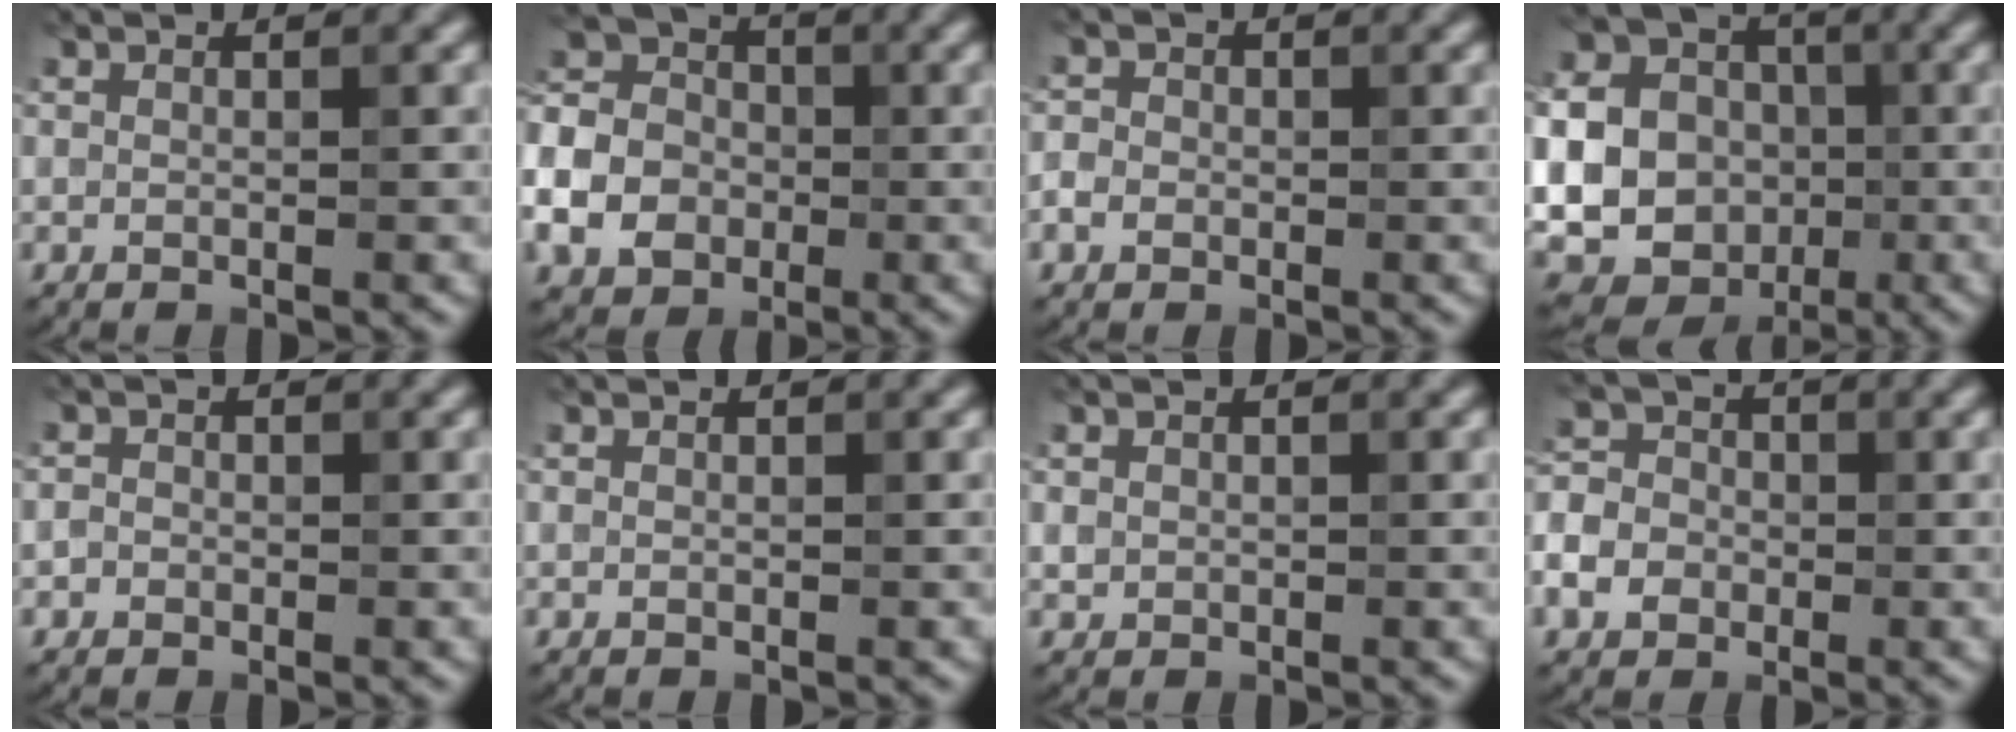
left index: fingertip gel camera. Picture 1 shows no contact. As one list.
[{"total": 7.2, "force": [-2.3, 5.8, 3.6], "torque": [-0.090, 0.004, -0.065]}, {"total": 1.8, "force": [-0.5, 1.6, 0.7], "torque": [-0.003, 0.001, -0.011]}, {"total": 25.9, "force": [-3.7, 24.3, 8.2], "torque": [-0.200, -0.012, -0.102]}, {"total": 1.0, "force": [-0.4, 0.9, 0.1], "torque": [0.008, -0.003, -0.011]}, {"total": 0.0}, {"total": 0.7, "force": [0.1, 0.7, 0.1], "torque": [0.003, -0.003, 0.002]}, {"total": 5.3, "force": [-1.9, 4.4, 2.1], "torque": [-0.028, -0.009, -0.051]}]